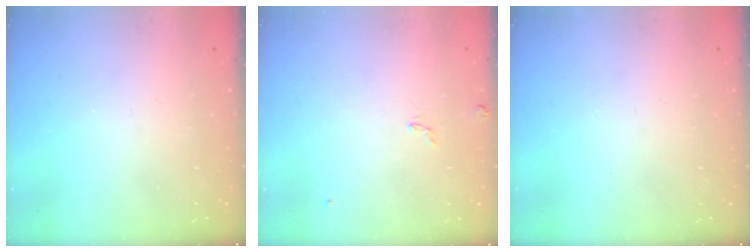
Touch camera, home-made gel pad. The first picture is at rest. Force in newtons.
{"total": 3.0, "press": 2.9, "slide": 0.4}
{"total": 0.0}